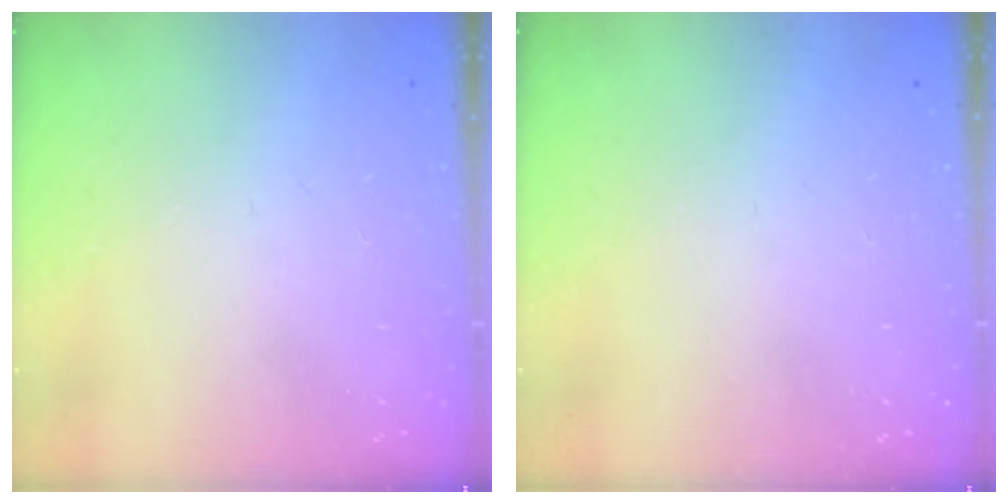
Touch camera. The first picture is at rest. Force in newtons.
{"total": 0.0}